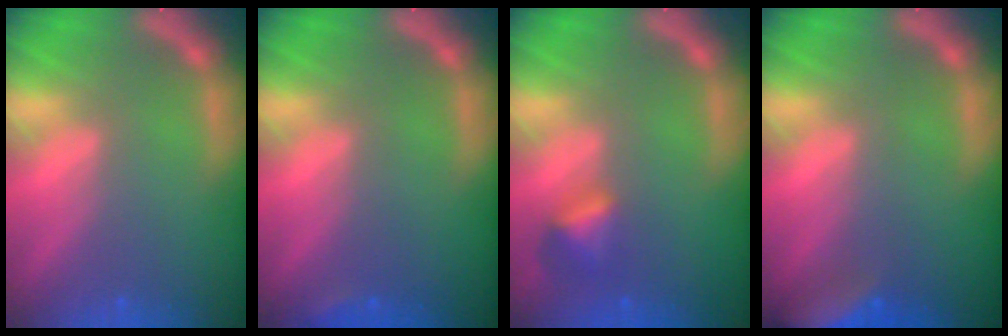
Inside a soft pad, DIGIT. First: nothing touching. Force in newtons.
{"total": 0.9}
{"total": 2.4}
{"total": 7.0}